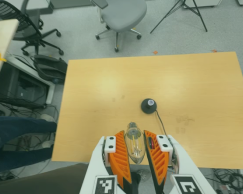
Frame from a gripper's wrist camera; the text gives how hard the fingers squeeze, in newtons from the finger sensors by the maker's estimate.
{"total": 13.7, "left": 15.5, "right": 11.9}